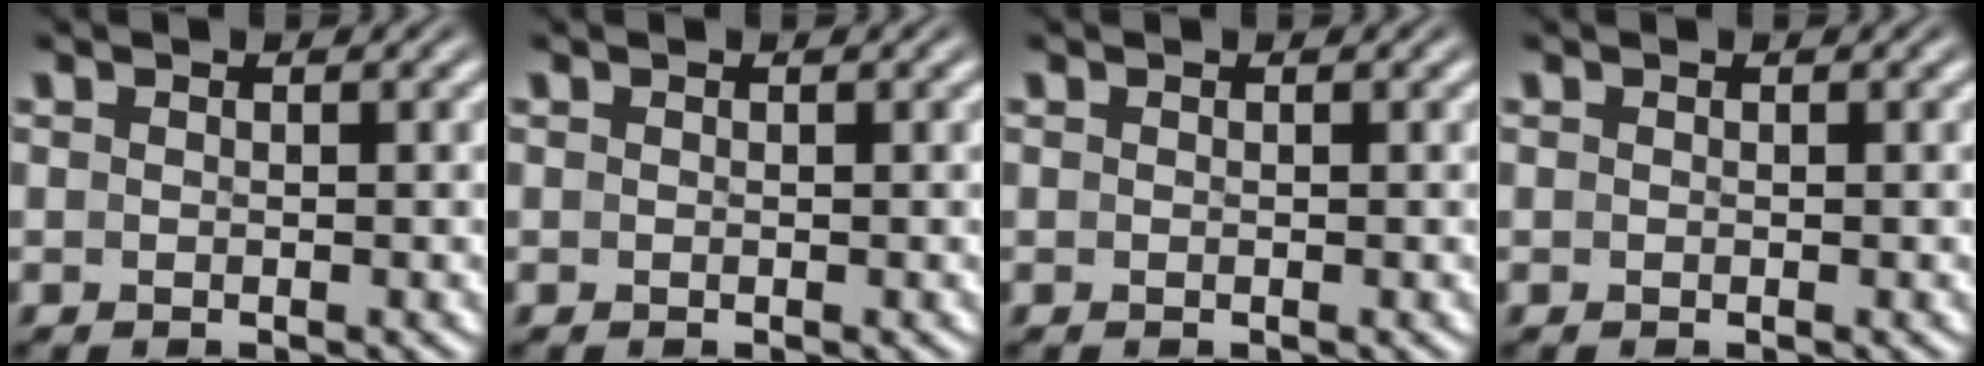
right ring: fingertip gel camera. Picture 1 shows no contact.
{"total": 0.0}
{"total": 0.0}
{"total": 0.0}